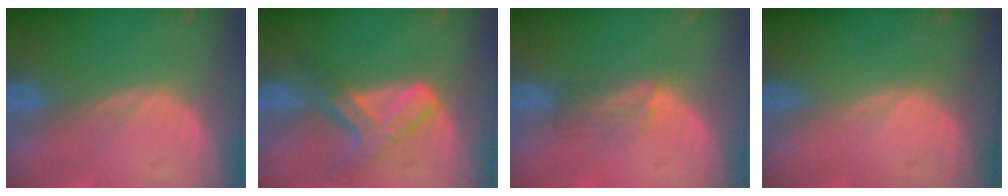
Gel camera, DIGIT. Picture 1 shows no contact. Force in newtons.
{"total": 7.3, "press": 6.2, "slide": 3.9}
{"total": 2.8, "press": 2.5, "slide": 1.4}
{"total": 0.0}